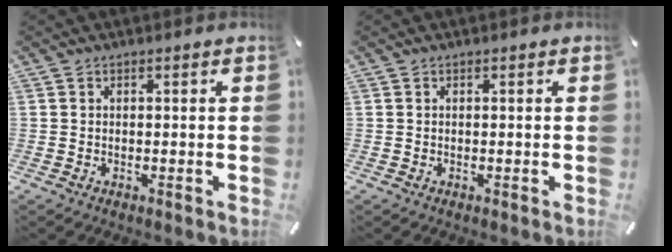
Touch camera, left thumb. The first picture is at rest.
{"total": 0.0}